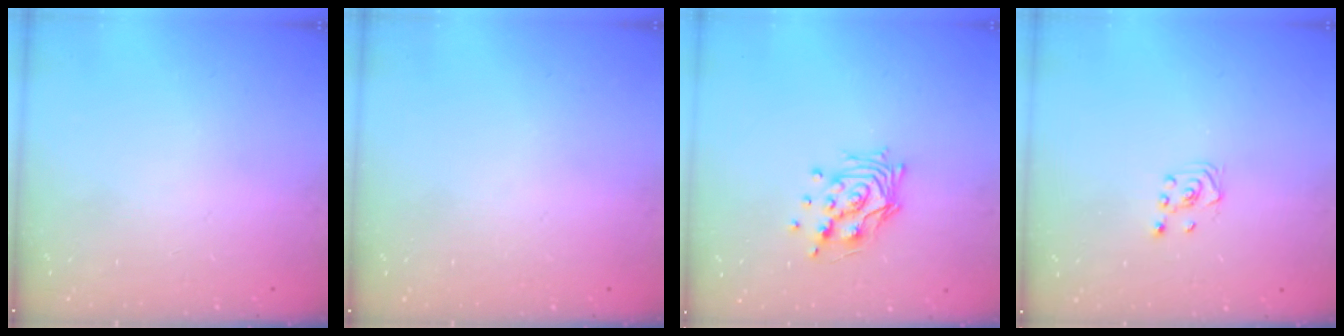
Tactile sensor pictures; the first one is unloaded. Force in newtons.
{"total": 0.0}
{"total": 11.7, "press": 11.7, "slide": 0.9}
{"total": 2.3, "press": 2.2, "slide": 0.8}